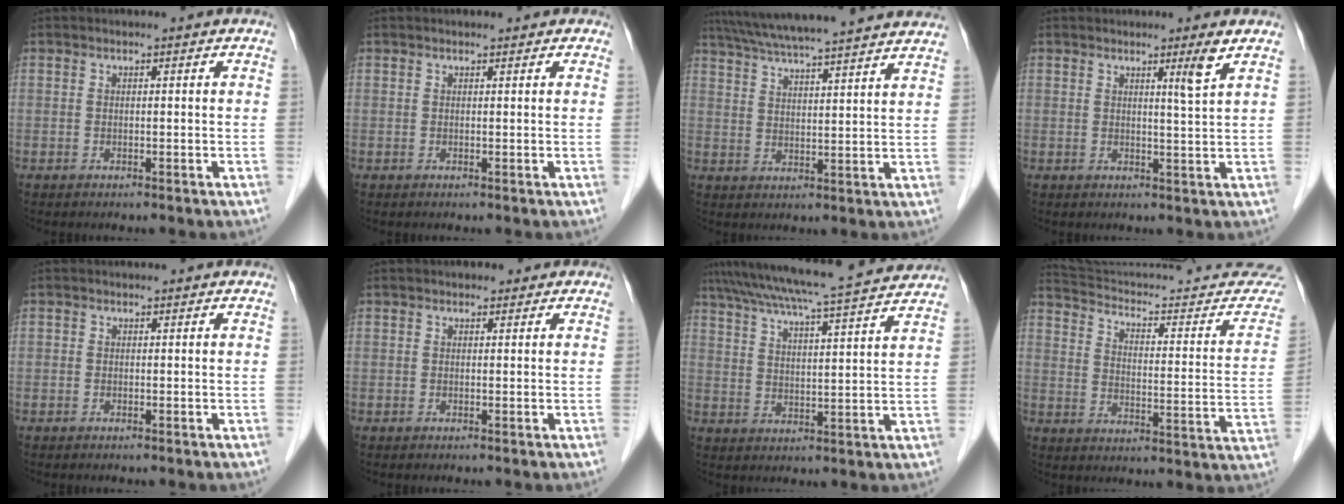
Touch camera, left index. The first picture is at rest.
{"total": 1.6, "force": [1.2, 0.8, 0.7], "torque": [-0.008, 0.014, 0.011]}
{"total": 22.9, "force": [20.4, 0.8, 10.4], "torque": [-0.176, 0.023, 0.279]}
{"total": 3.0, "force": [1.8, -1.0, 2.2], "torque": [-0.033, -0.012, 0.035]}
{"total": 0.6, "force": [-0.3, -0.5, 0.0], "torque": [0.000, 0.001, -0.008]}
{"total": 1.4, "force": [0.8, 1.1, 0.4], "torque": [-0.003, 0.008, 0.006]}
{"total": 17.8, "force": [15.8, -0.3, 8.2], "torque": [-0.149, 0.016, 0.221]}
{"total": 26.2, "force": [25.3, 1.5, 6.9], "torque": [-0.098, -0.108, 0.315]}